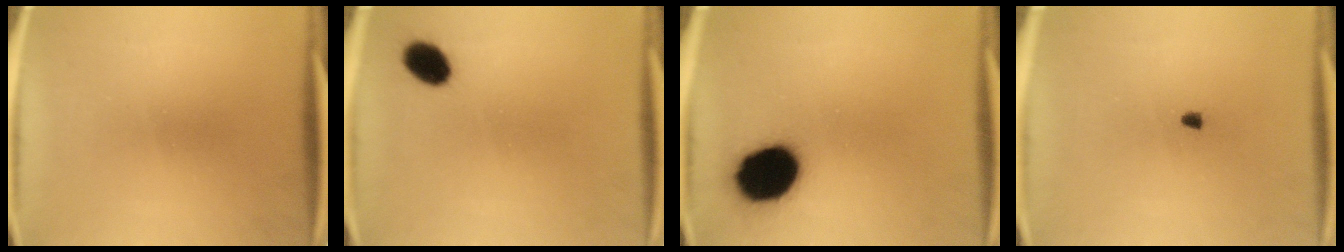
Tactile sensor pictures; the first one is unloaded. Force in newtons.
{"total": 5.8}
{"total": 15.9}
{"total": 1.0}